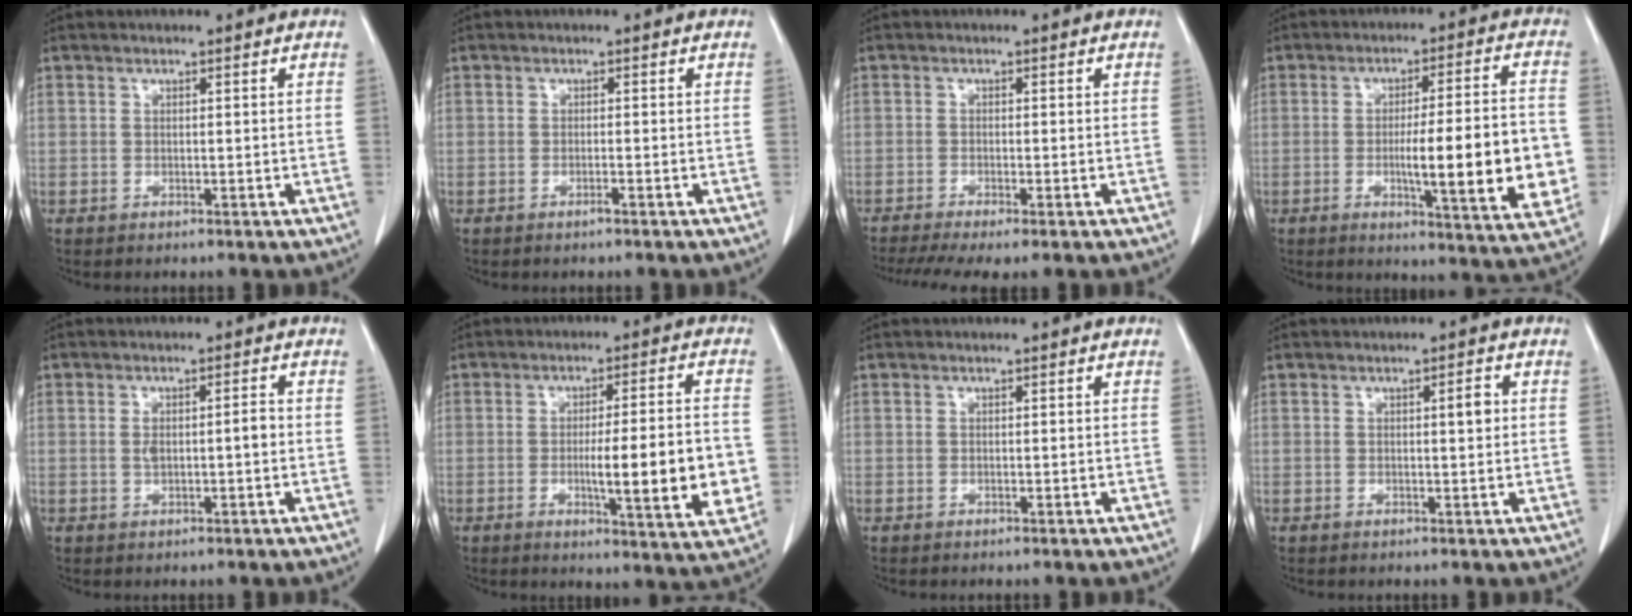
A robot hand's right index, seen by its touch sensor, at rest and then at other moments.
{"total": 0.8, "force": [-0.5, -0.1, 0.5], "torque": [-0.012, 0.000, -0.010]}
{"total": 7.2, "force": [-5.5, 0.7, 4.6], "torque": [-0.072, -0.013, -0.090]}
{"total": 15.9, "force": [-2.5, 1.6, 15.6], "torque": [-0.207, -0.002, -0.032]}
{"total": 3.1, "force": [-0.1, 0.9, 3.0], "torque": [-0.058, 0.009, 0.002]}
{"total": 12.9, "force": [-2.1, 1.1, 12.7], "torque": [-0.179, -0.009, -0.029]}
{"total": 0.0}
{"total": 2.0, "force": [0.4, 0.4, 1.9], "torque": [-0.030, 0.002, 0.007]}